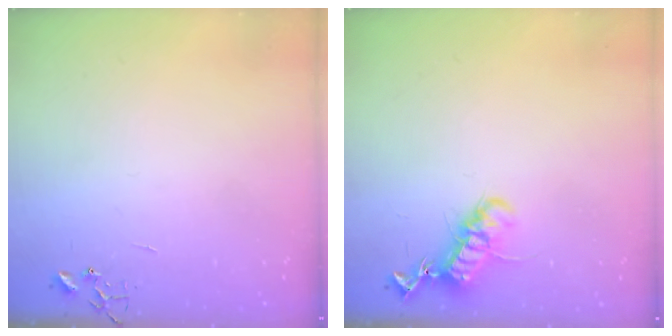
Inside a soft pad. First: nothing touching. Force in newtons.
{"total": 13.3, "press": 13.3, "slide": 0.9}